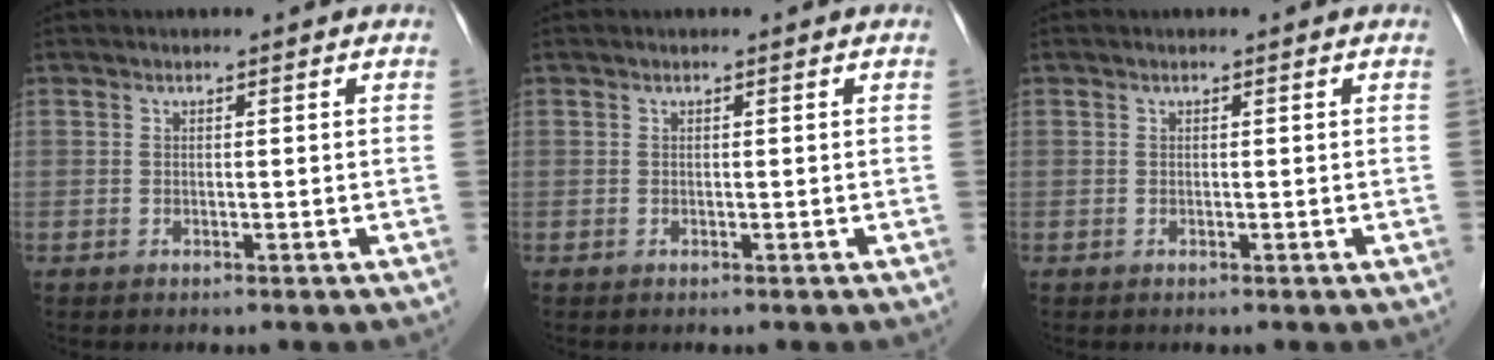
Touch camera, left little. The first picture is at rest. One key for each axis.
{"total": 0.0}
{"total": 0.0}